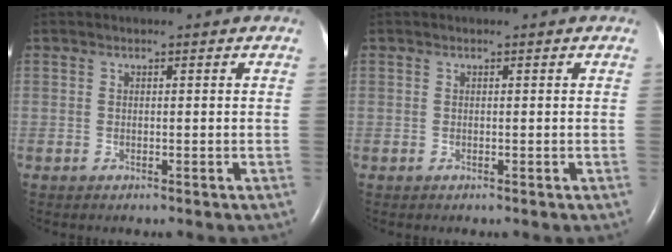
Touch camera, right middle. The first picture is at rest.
{"total": 0.0}